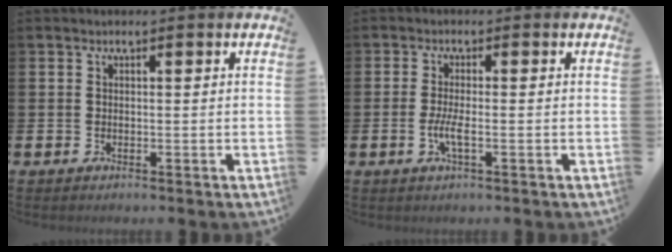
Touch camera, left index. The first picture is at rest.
{"total": 2.6, "force": [-0.7, 0.5, 2.4], "torque": [-0.053, -0.004, -0.015]}